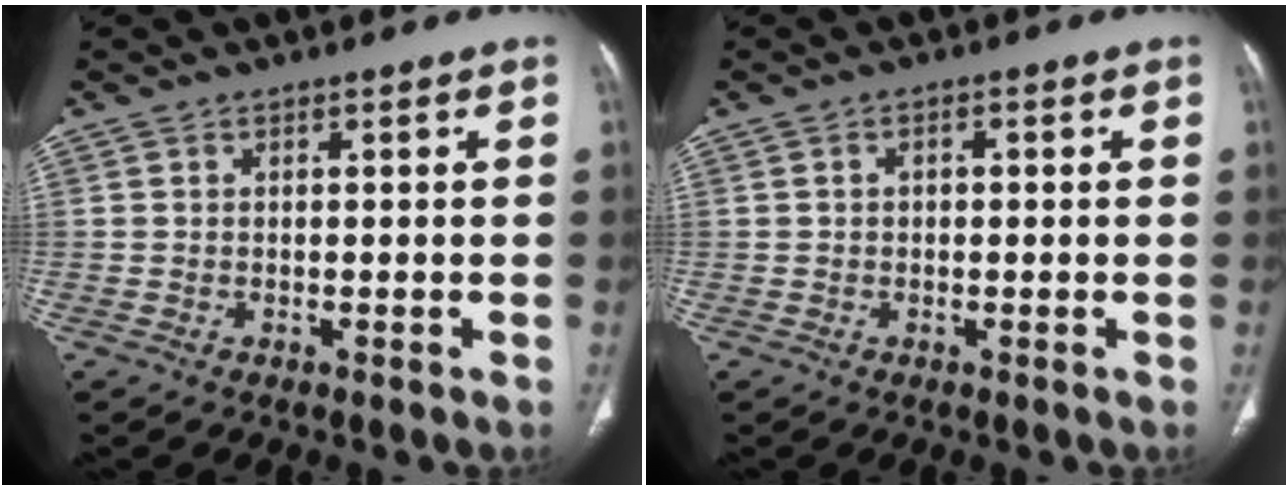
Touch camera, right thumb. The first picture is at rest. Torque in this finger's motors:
{"motor_torque": [-0.03, -0.06, -0.34, -0.02, 0.02]}